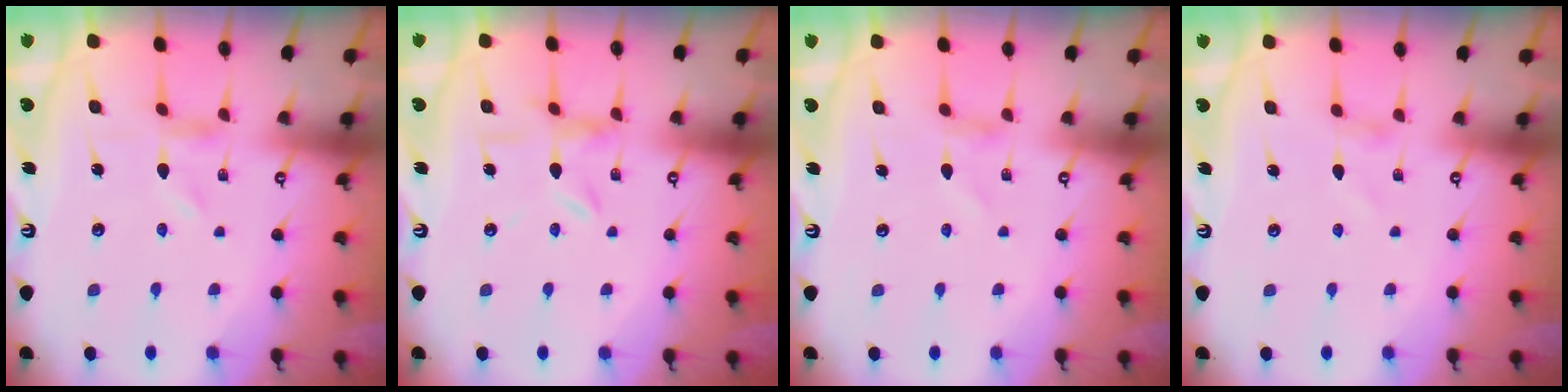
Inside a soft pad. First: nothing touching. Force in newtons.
{"total": 3.1, "press": 3.1, "slide": 0.4}
{"total": 0.8, "press": 0.8, "slide": 0.1}
{"total": 0.0}